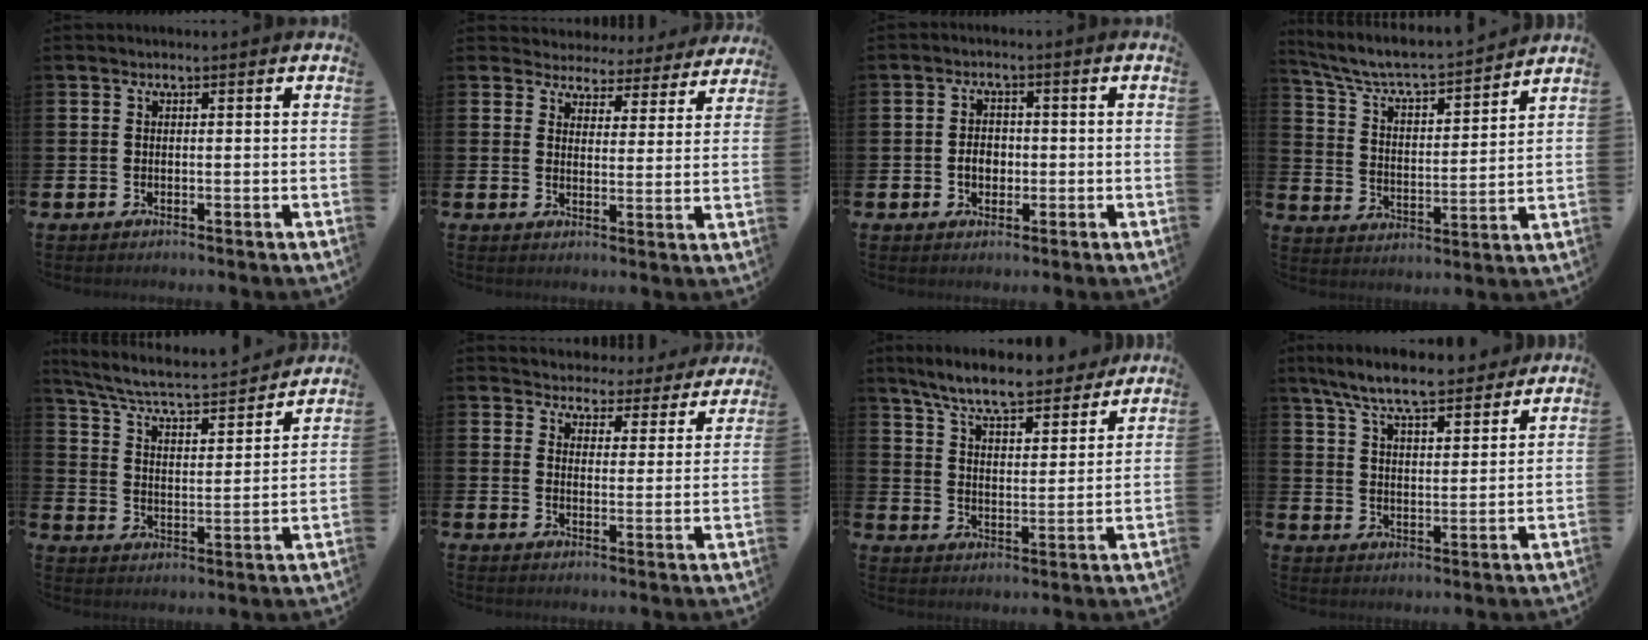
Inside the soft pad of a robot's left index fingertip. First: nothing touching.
{"total": 3.9, "force": [3.6, 1.4, 0.0], "torque": [-0.020, -0.034, 0.059]}
{"total": 2.8, "force": [-0.7, 2.1, 1.7], "torque": [-0.017, -0.002, -0.020]}
{"total": 6.7, "force": [6.3, 0.7, 2.1], "torque": [-0.076, -0.052, 0.105]}
{"total": 6.6, "force": [5.9, 1.1, 2.6], "torque": [-0.084, -0.045, 0.094]}
{"total": 3.9, "force": [3.8, 1.1, -0.2], "torque": [-0.017, -0.037, 0.061]}
{"total": 8.1, "force": [7.5, 1.0, 3.1], "torque": [-0.085, -0.046, 0.129]}
{"total": 8.4, "force": [7.8, 1.1, 3.1], "torque": [-0.093, -0.037, 0.140]}